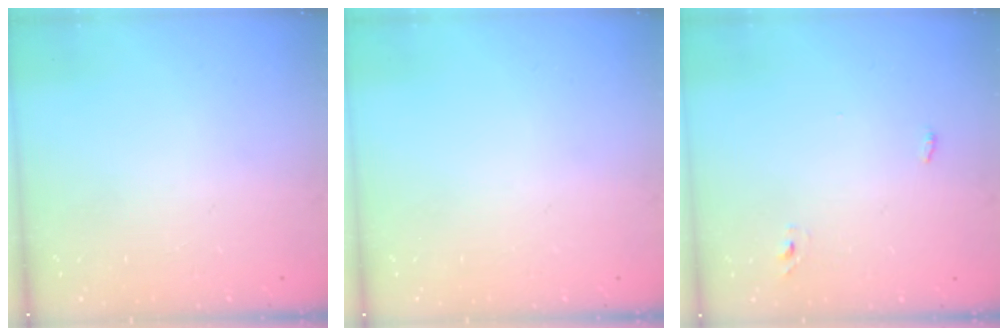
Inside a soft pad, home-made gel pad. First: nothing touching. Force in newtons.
{"total": 0.0}
{"total": 2.7, "press": 2.6, "slide": 0.9}